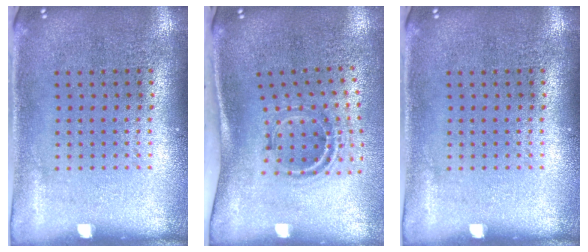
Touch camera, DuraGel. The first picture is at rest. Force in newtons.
{"total": 1.2, "press": 1.0, "slide": 0.7}
{"total": 0.0}